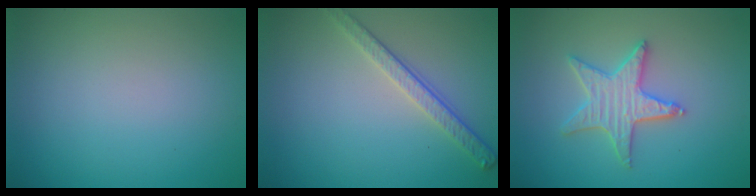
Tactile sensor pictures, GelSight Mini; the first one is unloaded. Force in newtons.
{"total": 2.8, "press": 2.5, "slide": 1.2}
{"total": 3.5, "press": 3.4, "slide": 0.8}